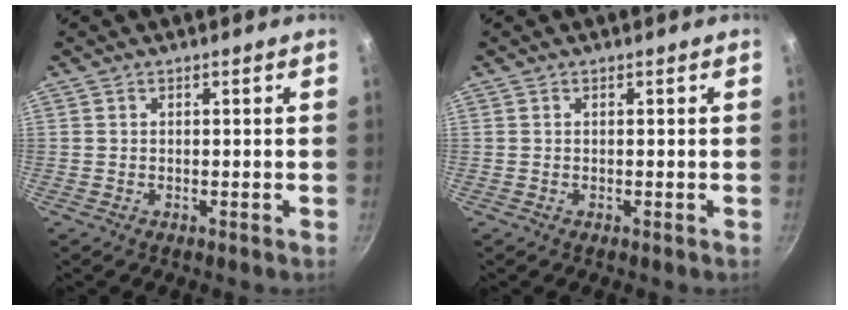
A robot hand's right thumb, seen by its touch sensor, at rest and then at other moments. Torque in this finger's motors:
{"motor_torque": [-0.03, -0.03, -0.08, 0.10, 0.00]}